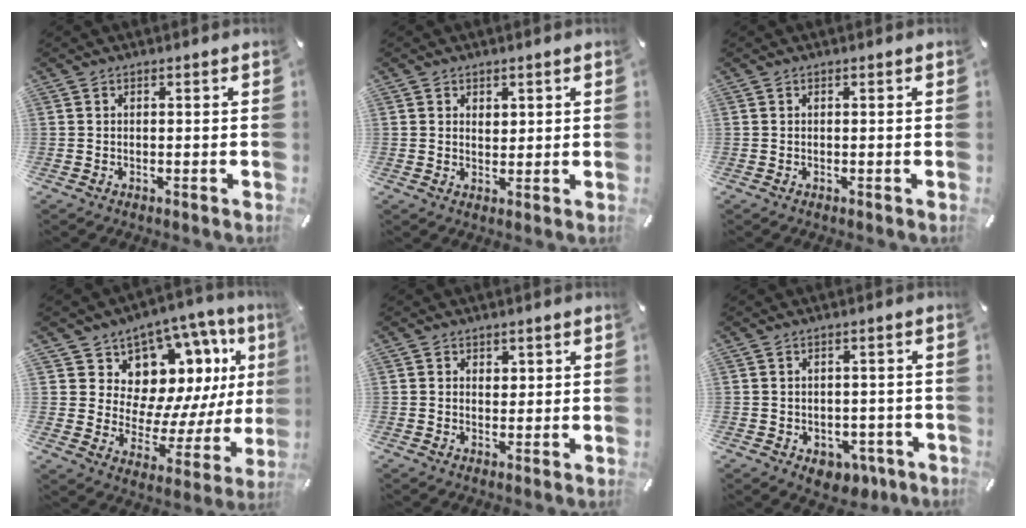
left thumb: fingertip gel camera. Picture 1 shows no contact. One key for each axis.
{"total": 2.2, "fx": 1.2, "fy": 1.8, "fz": 0.3, "tx": 0.010, "ty": -0.002, "tz": 0.017}
{"total": 0.0}
{"total": 12.3, "fx": 7.2, "fy": 9.4, "fz": 3.2, "tx": -0.045, "ty": -0.094, "tz": 0.141}
{"total": 2.1, "fx": 0.8, "fy": 1.9, "fz": 0.4, "tx": 0.006, "ty": -0.002, "tz": 0.009}
{"total": 4.9, "fx": -1.8, "fy": 3.9, "fz": 2.2, "tx": -0.027, "ty": 0.012, "tz": -0.028}